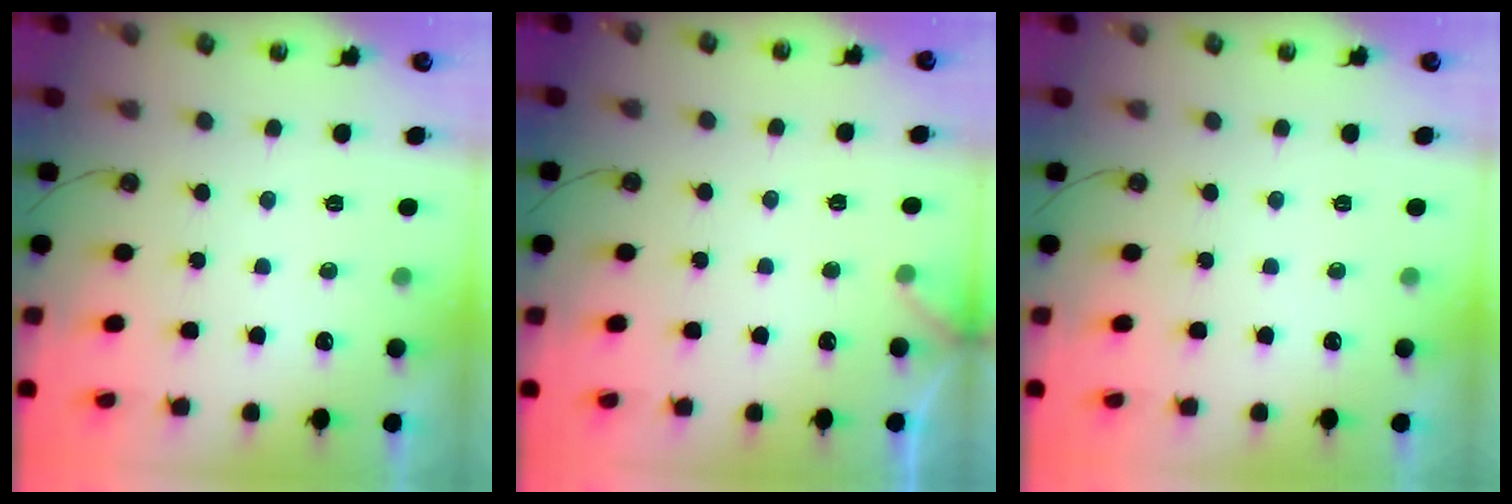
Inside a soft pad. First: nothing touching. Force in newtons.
{"total": 3.5, "press": 3.5, "slide": 0.3}
{"total": 0.0}